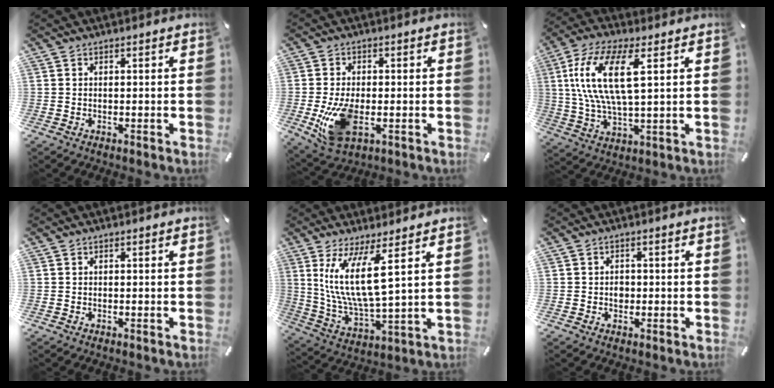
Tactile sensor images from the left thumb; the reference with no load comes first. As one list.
[{"total": 10.8, "force": [-1.6, 6.3, 8.7], "torque": [-0.182, -0.019, -0.026]}, {"total": 15.3, "force": [4.8, 5.6, 13.4], "torque": [-0.296, -0.003, 0.078]}, {"total": 0.0}, {"total": 13.2, "force": [5.3, 2.7, 11.8], "torque": [-0.268, -0.025, 0.090]}, {"total": 1.9, "force": [-0.2, 1.6, 1.0], "torque": [-0.013, 0.002, -0.006]}]